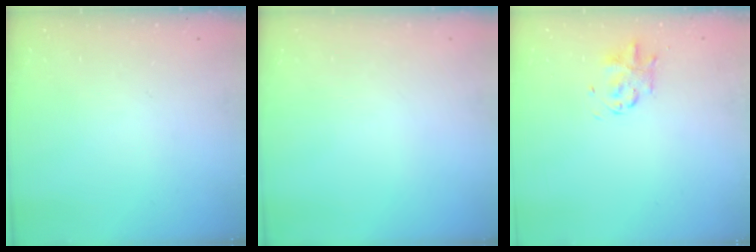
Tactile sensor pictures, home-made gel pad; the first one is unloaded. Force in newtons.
{"total": 0.0}
{"total": 2.8, "press": 2.8, "slide": 0.6}